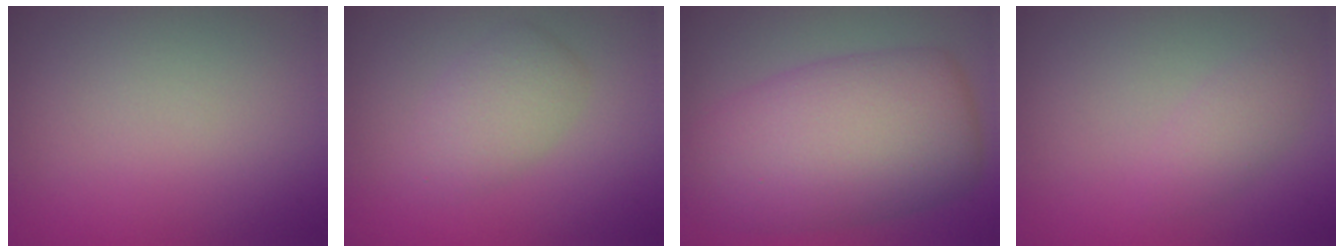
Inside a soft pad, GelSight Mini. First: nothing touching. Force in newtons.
{"total": 2.7, "press": 2.7, "slide": 0.1}
{"total": 10.6, "press": 10.6, "slide": 0.3}
{"total": 1.7, "press": 1.7, "slide": 0.1}